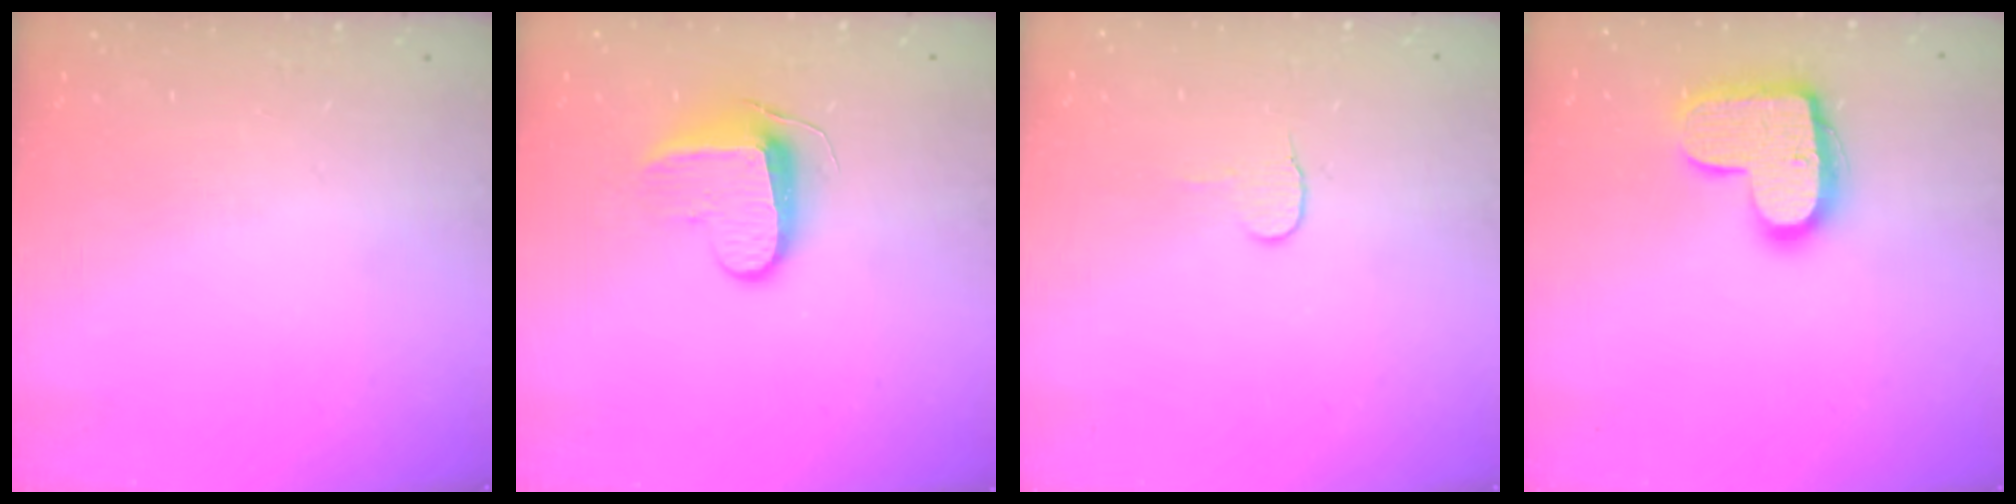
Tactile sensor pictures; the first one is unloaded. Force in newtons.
{"total": 8.9, "press": 8.9, "slide": 0.8}
{"total": 4.9, "press": 4.9, "slide": 0.5}
{"total": 15.5, "press": 15.5, "slide": 0.8}